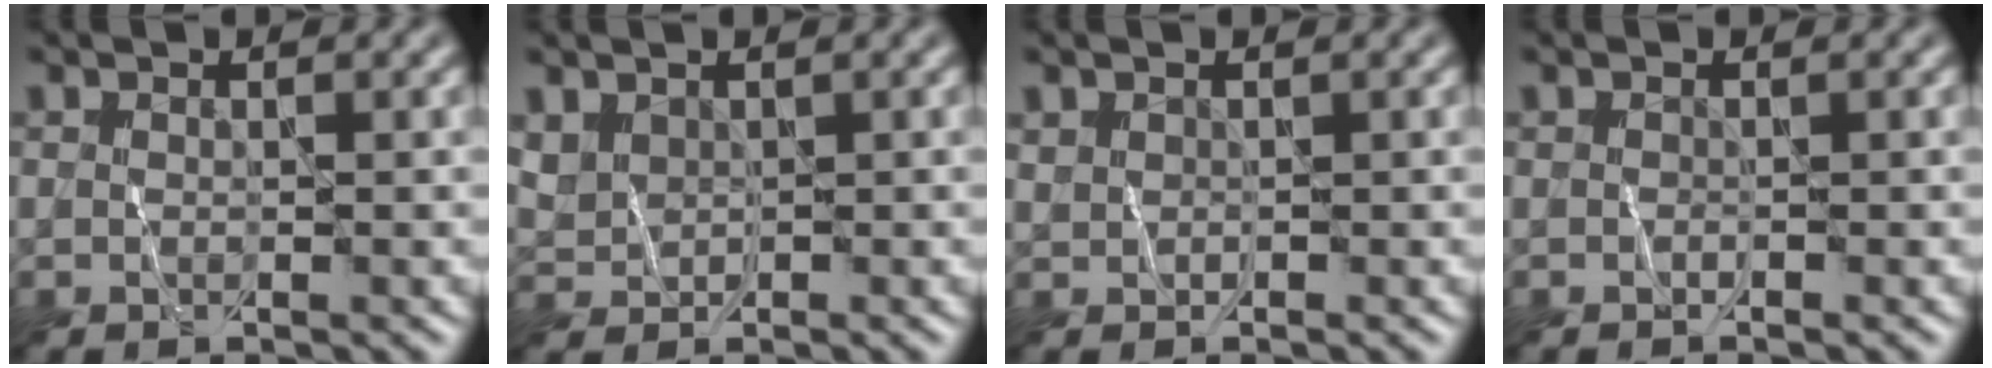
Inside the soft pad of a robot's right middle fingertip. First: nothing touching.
{"total": 1.5, "force": [0.9, 1.0, 0.5], "torque": [-0.018, 0.001, 0.025]}
{"total": 0.7, "force": [0.4, 0.5, 0.4], "torque": [-0.009, 0.001, 0.009]}
{"total": 0.0}